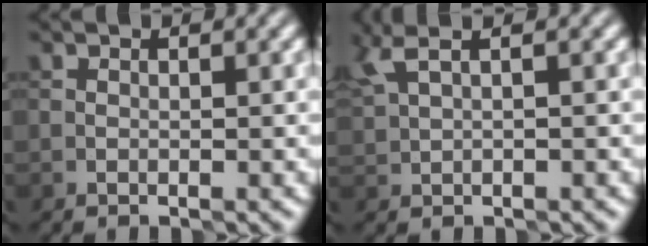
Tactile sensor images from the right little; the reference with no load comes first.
{"total": 3.2, "force": [2.2, 0.7, 2.3], "torque": [-0.069, 0.012, 0.054]}